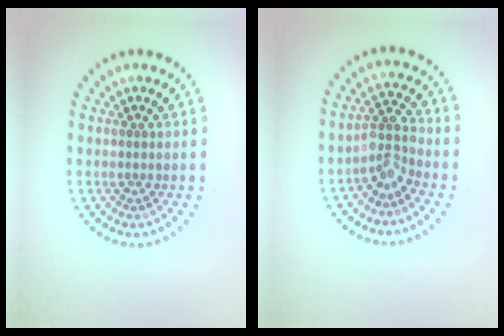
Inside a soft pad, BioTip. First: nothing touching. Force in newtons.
{"total": 2.7, "press": 2.0, "slide": 1.8}